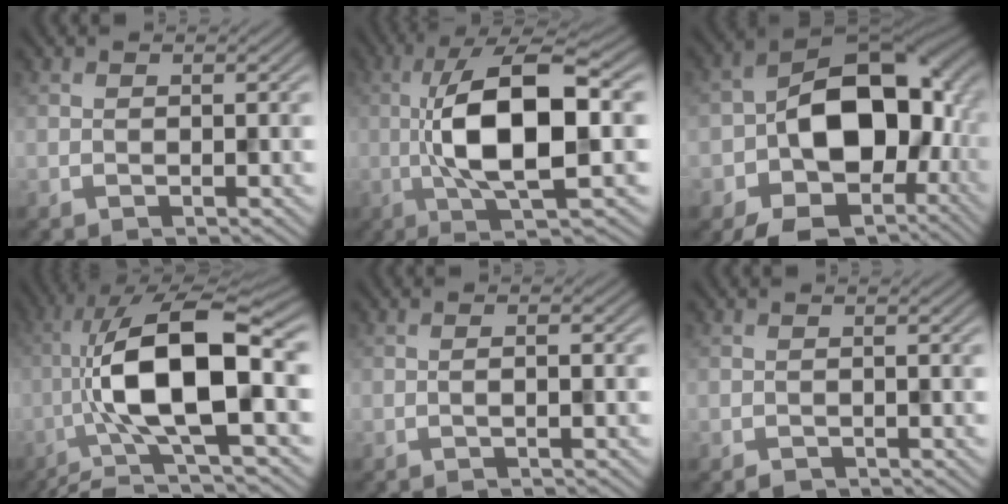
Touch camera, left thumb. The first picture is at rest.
{"total": 13.2, "force": [-0.8, 3.9, 12.5], "torque": [-0.235, 0.009, -0.019]}
{"total": 17.4, "force": [-4.0, 11.7, 12.3], "torque": [-0.181, -0.016, -0.069]}
{"total": 15.6, "force": [-1.8, 5.1, 14.7], "torque": [-0.275, 0.021, -0.040]}
{"total": 0.9, "force": [-0.5, -0.3, 0.7], "torque": [-0.015, 0.006, -0.013]}
{"total": 0.7, "force": [-0.7, 0.2, -0.1], "torque": [0.000, 0.000, -0.015]}